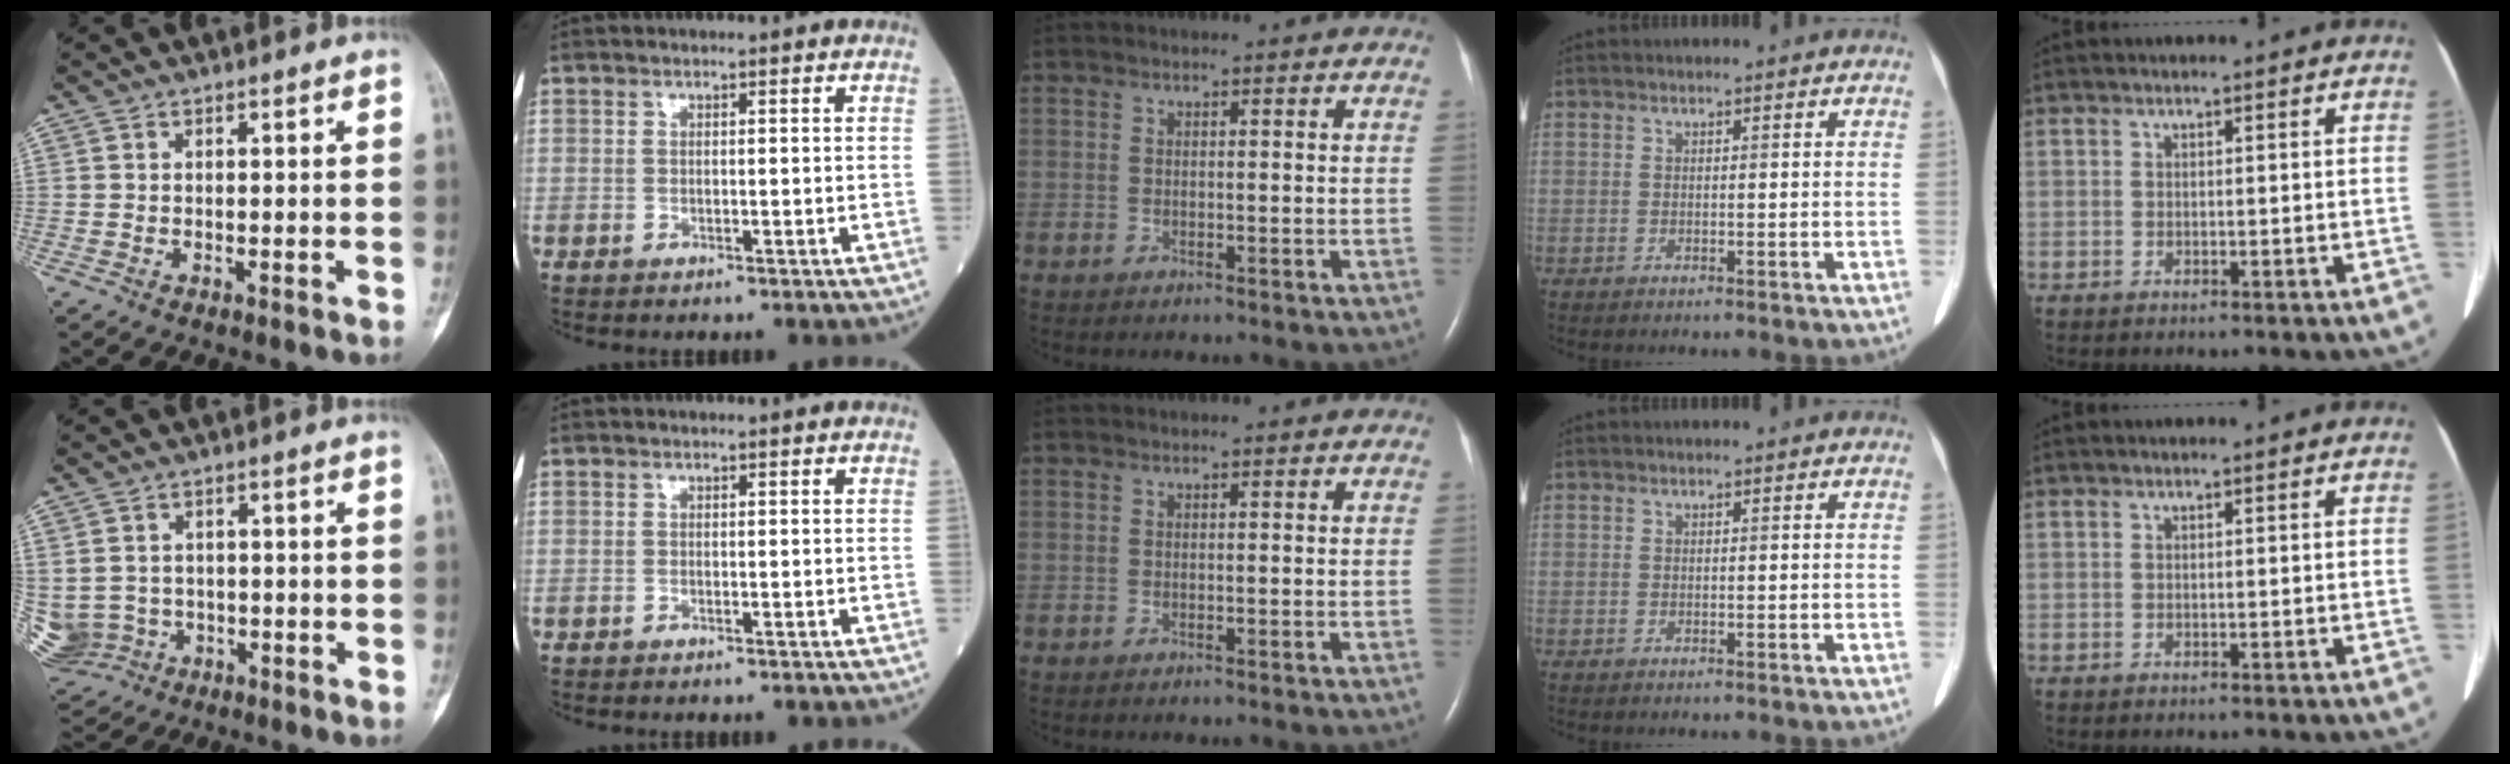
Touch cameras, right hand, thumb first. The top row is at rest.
{"thumb": {"total": 9.8, "force": [-1.9, 9.0, 3.2], "torque": [-0.093, 0.024, -0.016]}}